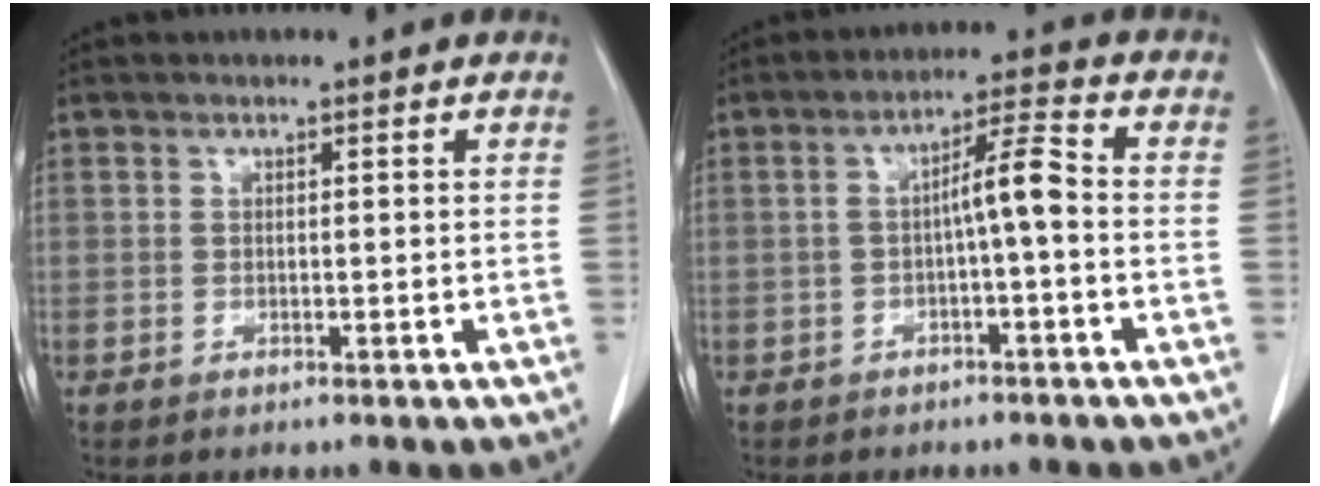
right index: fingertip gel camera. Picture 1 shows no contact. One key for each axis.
{"total": 5.4, "fx": -0.8, "fy": 0.4, "fz": 5.3, "tx": -0.087, "ty": 0.022, "tz": -0.012}